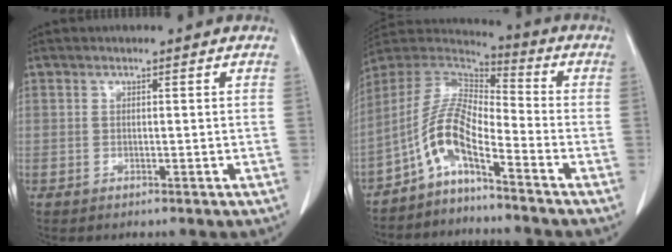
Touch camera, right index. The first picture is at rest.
{"total": 8.3, "force": [-4.9, 1.7, 6.4], "torque": [-0.142, 0.022, -0.103]}